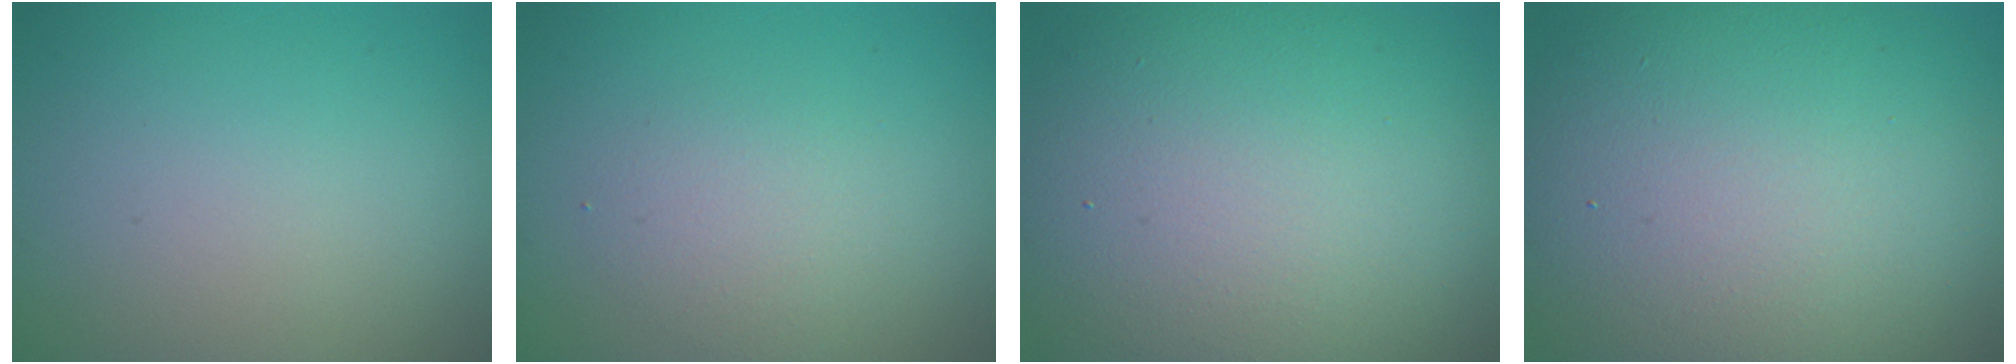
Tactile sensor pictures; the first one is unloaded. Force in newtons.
{"total": 2.1, "press": 2.1, "slide": 0.1}
{"total": 15.0, "press": 15.0, "slide": 0.7}
{"total": 15.9, "press": 15.9, "slide": 0.8}